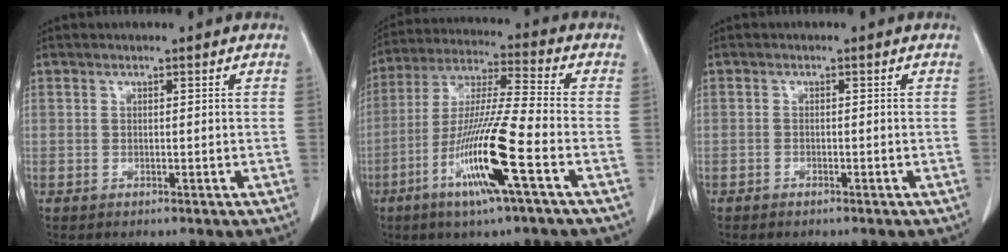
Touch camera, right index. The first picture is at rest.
{"total": 14.6, "force": [-5.8, -0.3, 13.4], "torque": [-0.270, -0.017, -0.114]}
{"total": 0.6, "force": [-0.6, 0.2, 0.1], "torque": [-0.007, 0.000, -0.011]}